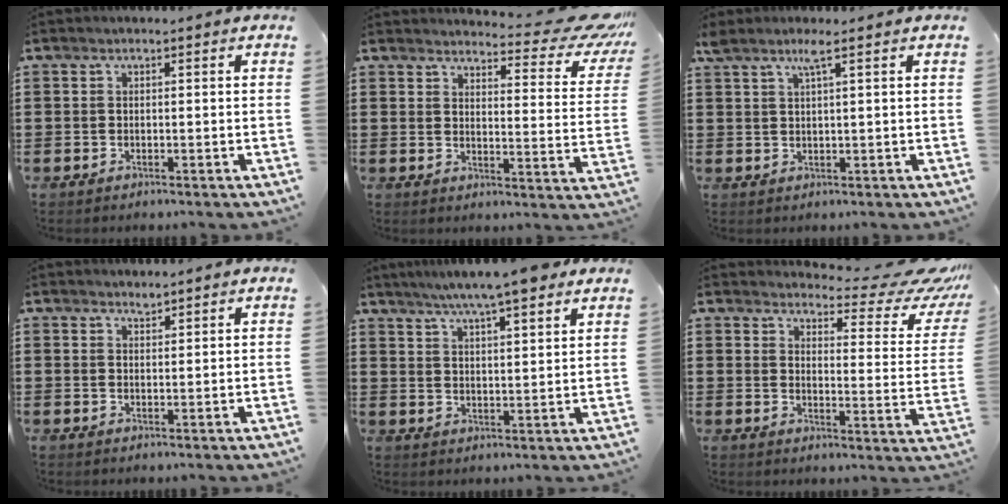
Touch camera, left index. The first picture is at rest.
{"total": 6.6, "force": [5.7, 1.1, 3.1], "torque": [-0.044, -0.047, 0.092]}
{"total": 2.7, "force": [1.7, -0.1, 2.1], "torque": [-0.045, 0.000, 0.029]}
{"total": 1.2, "force": [1.2, 0.2, 0.1], "torque": [-0.005, 0.000, 0.023]}
{"total": 7.1, "force": [6.1, 0.5, 3.6], "torque": [-0.087, -0.010, 0.109]}
{"total": 7.8, "force": [6.8, 1.8, 3.5], "torque": [-0.058, -0.053, 0.113]}